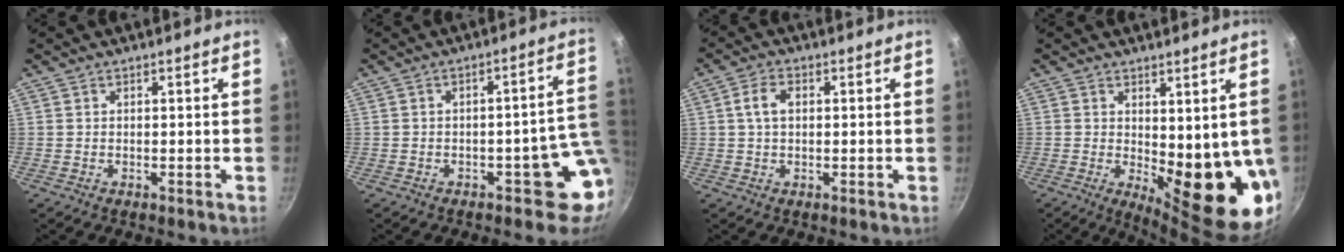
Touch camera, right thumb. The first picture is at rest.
{"total": 8.2, "force": [-1.8, 4.7, 6.4], "torque": [-0.009, 0.027, -0.020]}
{"total": 4.1, "force": [0.6, 2.6, 3.1], "torque": [-0.054, 0.009, 0.008]}
{"total": 14.0, "force": [0.1, 5.3, 13.0], "torque": [-0.140, -0.033, 0.017]}